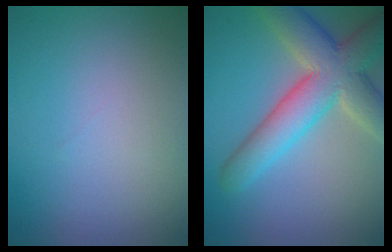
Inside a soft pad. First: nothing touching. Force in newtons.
{"total": 8.2, "press": 8.1, "slide": 0.8}